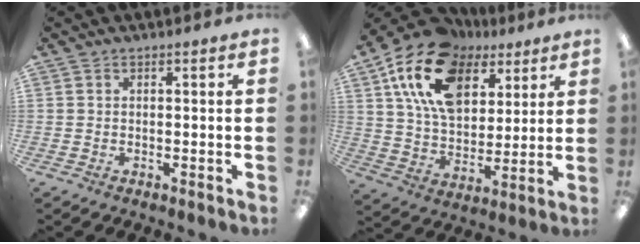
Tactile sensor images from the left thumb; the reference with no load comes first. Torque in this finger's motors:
{"motor_torque": [0.50, 0.57, 1.37, -1.40, 0.45]}